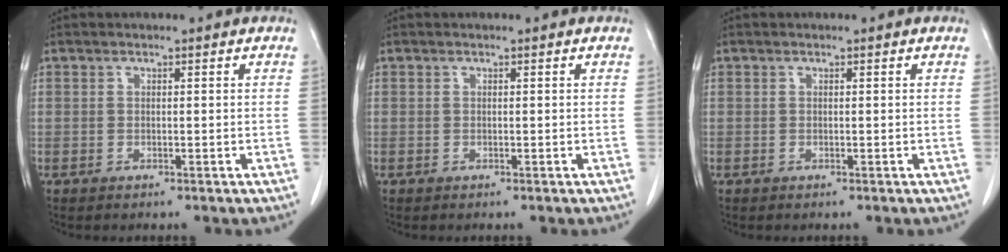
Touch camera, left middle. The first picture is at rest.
{"total": 0.0}
{"total": 0.0}